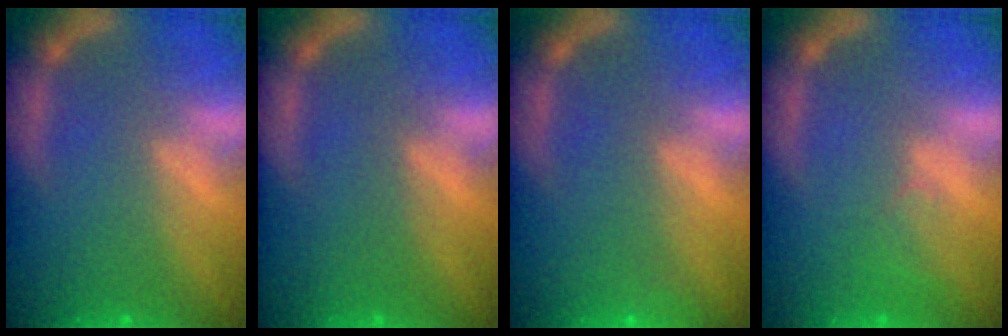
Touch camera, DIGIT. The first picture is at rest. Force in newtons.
{"total": 0.0}
{"total": 0.9}
{"total": 1.5}